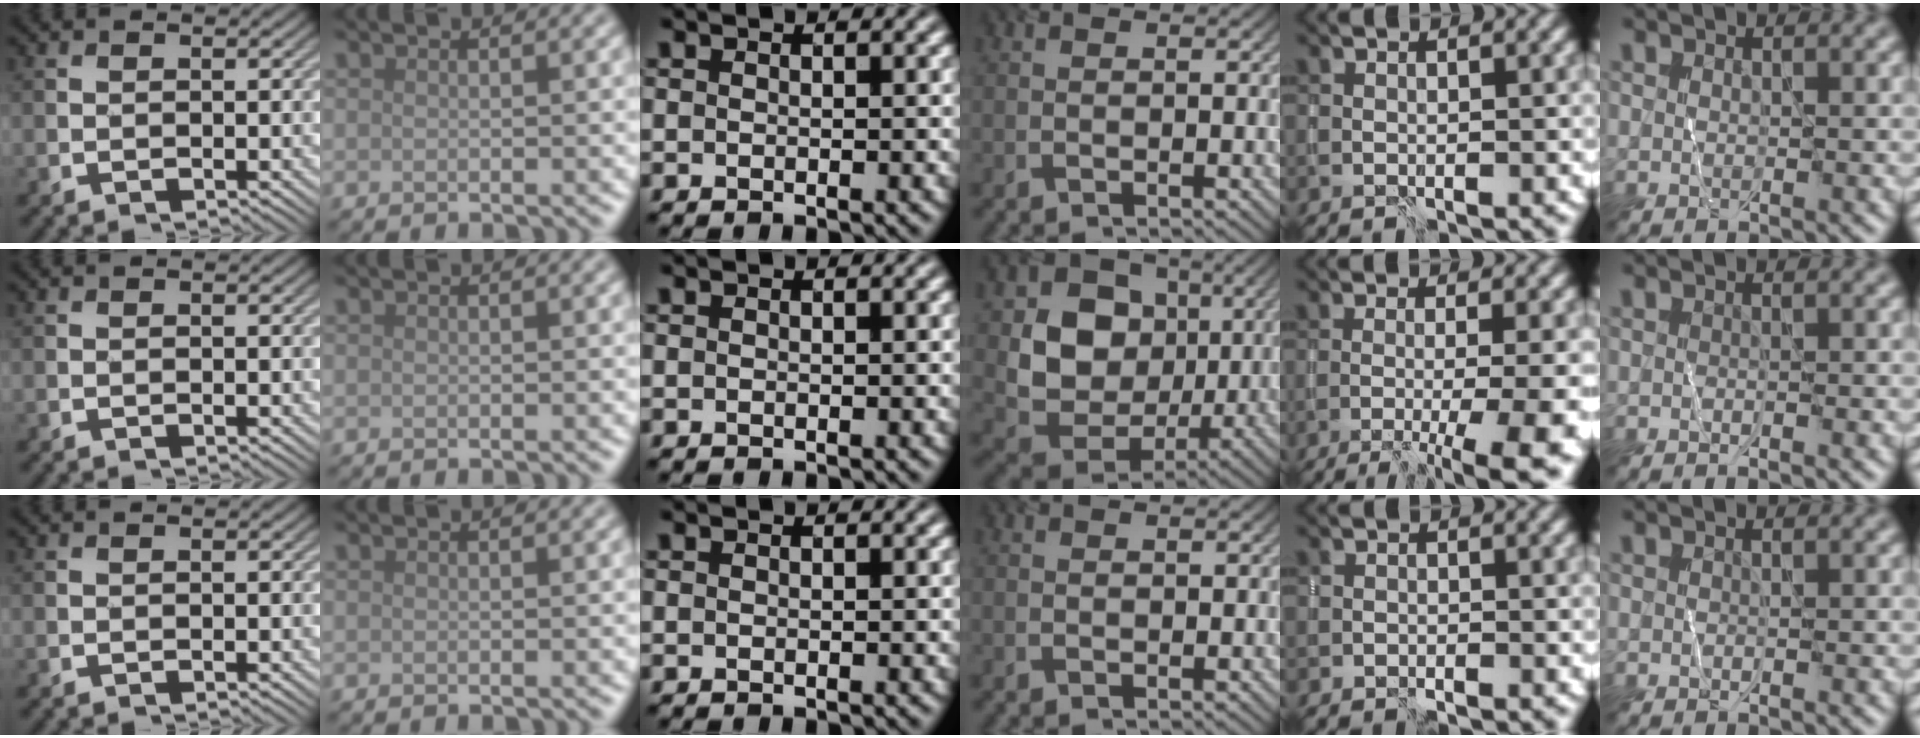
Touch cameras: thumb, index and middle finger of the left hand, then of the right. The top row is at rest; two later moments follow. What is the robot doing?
{"motion": "wrap", "object": "plastic wrap"}